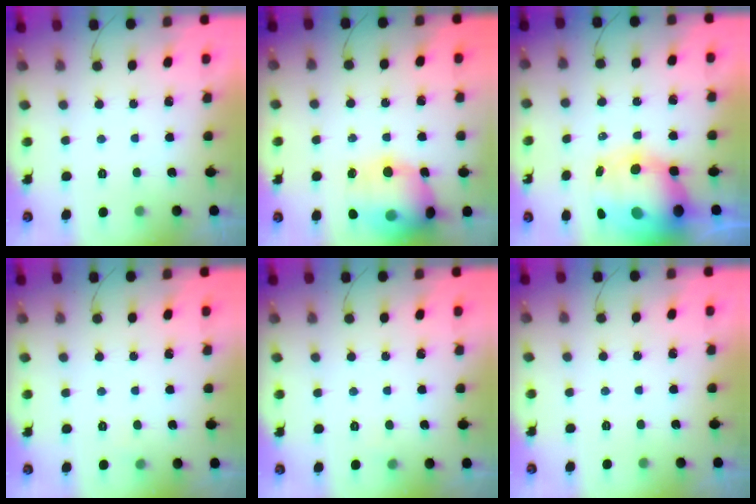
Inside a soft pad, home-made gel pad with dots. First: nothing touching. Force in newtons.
{"total": 17.3, "press": 16.9, "slide": 3.5}
{"total": 16.3, "press": 15.9, "slide": 3.8}
{"total": 2.5, "press": 2.4, "slide": 1.0}
{"total": 2.5, "press": 2.4, "slide": 1.0}
{"total": 0.0}